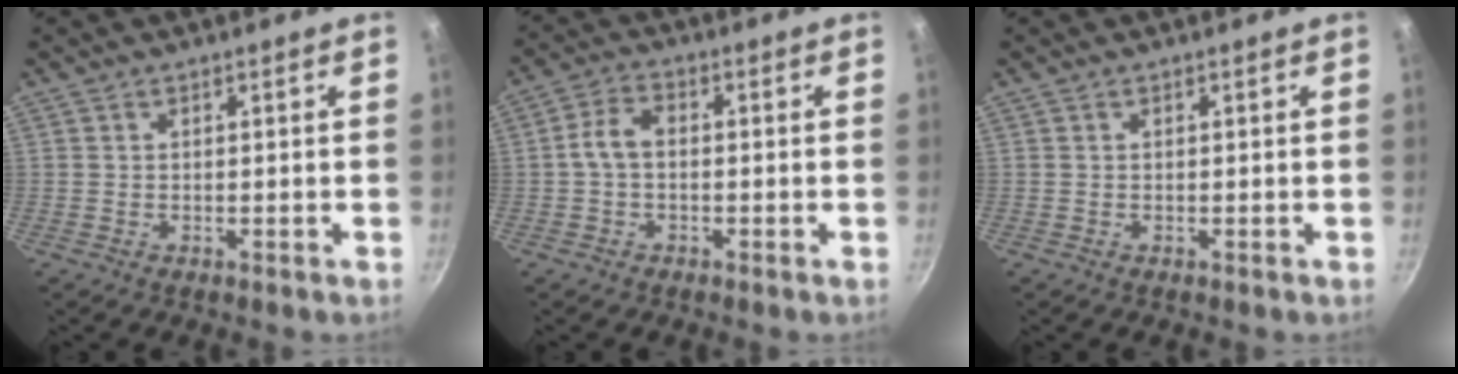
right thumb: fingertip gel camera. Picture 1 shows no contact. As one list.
[{"total": 4.6, "force": [-0.6, 3.2, 3.3], "torque": [-0.058, 0.023, -0.017]}, {"total": 0.0}]